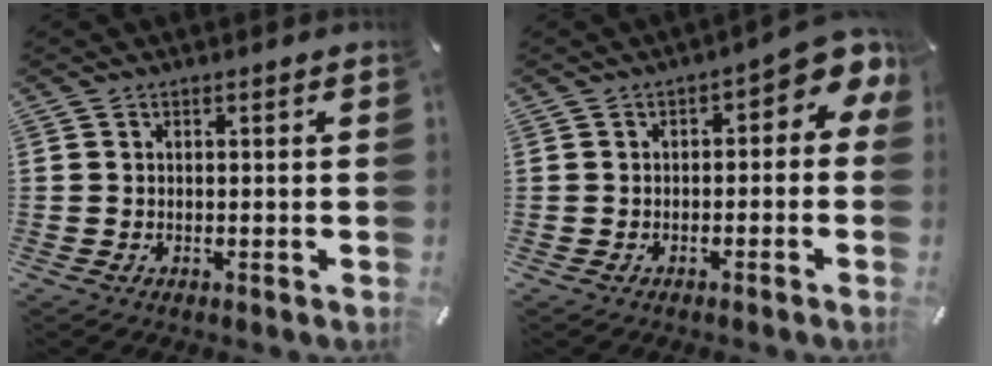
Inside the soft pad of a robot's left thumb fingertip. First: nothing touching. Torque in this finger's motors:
{"motor_torque": [0.28, 0.31, 0.35, 0.06, 0.01]}